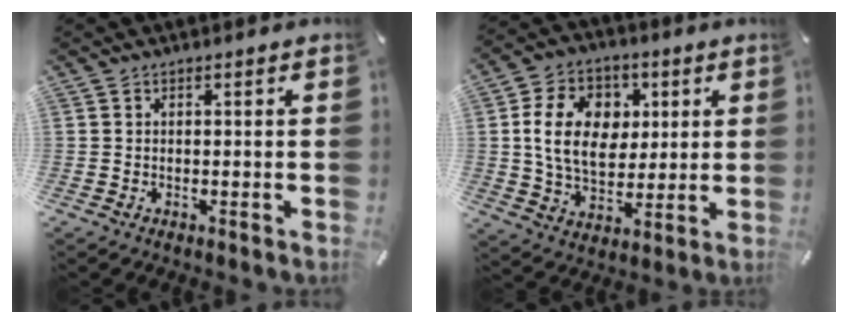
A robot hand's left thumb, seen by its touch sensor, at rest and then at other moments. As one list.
[{"total": 14.8, "force": [2.9, 11.1, 9.3], "torque": [-0.166, 0.015, 0.054]}]